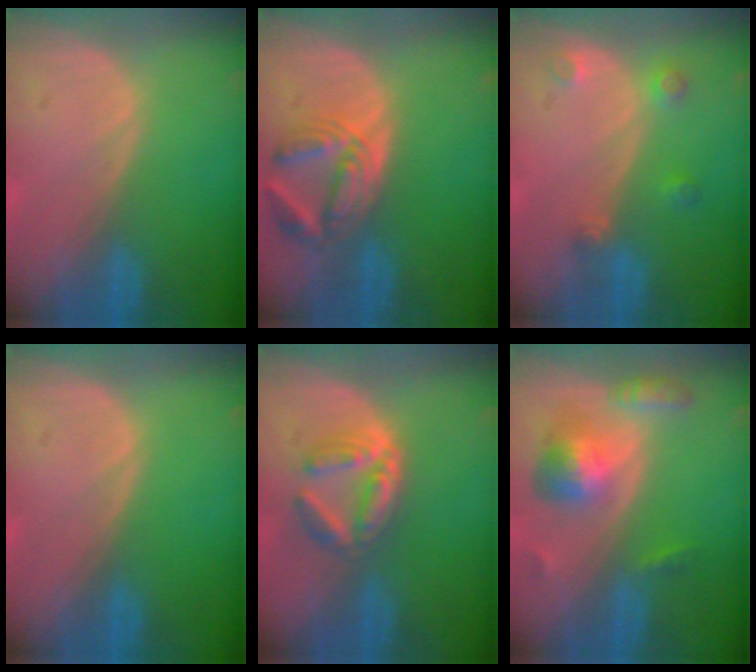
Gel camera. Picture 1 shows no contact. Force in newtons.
{"total": 6.1, "press": 6.1, "slide": 0.2}
{"total": 3.0, "press": 2.8, "slide": 1.1}
{"total": 0.0}
{"total": 5.8, "press": 5.3, "slide": 2.4}
{"total": 6.5, "press": 6.0, "slide": 2.5}